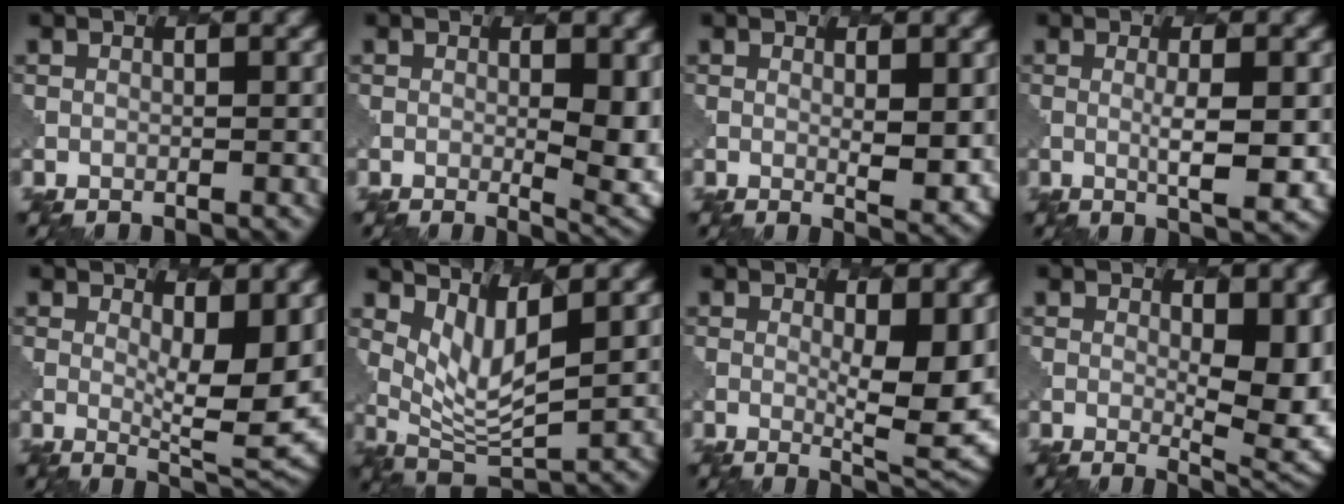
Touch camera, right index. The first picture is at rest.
{"total": 5.8, "force": [0.3, 2.0, 5.4], "torque": [-0.076, -0.014, 0.011]}
{"total": 3.0, "force": [0.9, 0.8, 2.8], "torque": [-0.043, -0.011, 0.020]}
{"total": 3.6, "force": [0.4, 0.7, 3.5], "torque": [-0.056, -0.005, 0.010]}
{"total": 6.7, "force": [1.5, 2.2, 6.2], "torque": [-0.096, -0.017, 0.030]}
{"total": 3.9, "force": [2.4, 1.0, 2.9], "torque": [-0.066, -0.017, 0.058]}
{"total": 6.7, "force": [0.7, 1.8, 6.4], "torque": [-0.097, -0.016, 0.019]}
{"total": 7.9, "force": [0.3, 3.2, 7.2], "torque": [-0.094, -0.013, 0.011]}